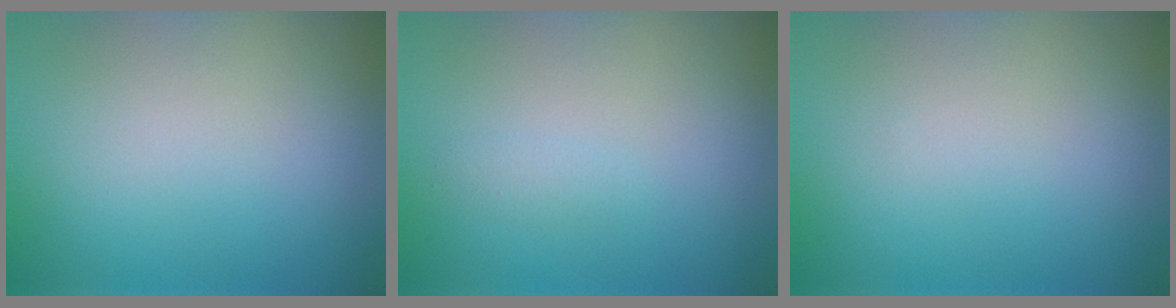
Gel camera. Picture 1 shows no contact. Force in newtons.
{"total": 0.6, "press": 0.6, "slide": 0.0}
{"total": 0.0}